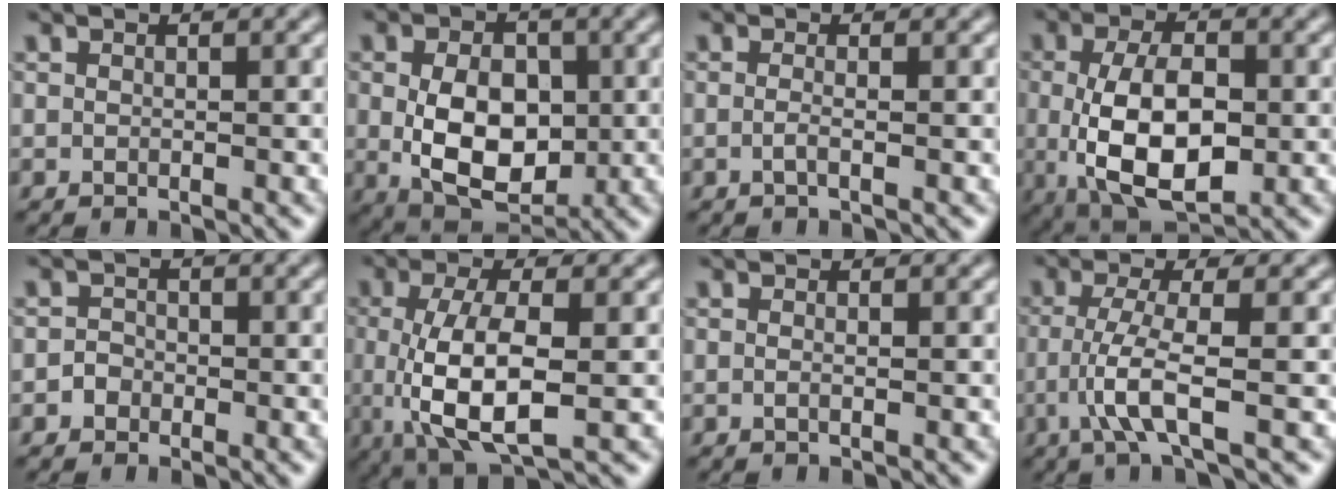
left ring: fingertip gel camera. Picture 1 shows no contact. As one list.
[{"total": 8.0, "force": [-0.1, 5.3, 6.0], "torque": [-0.114, -0.010, 0.002]}, {"total": 1.0, "force": [-0.2, 0.3, 1.0], "torque": [-0.017, -0.004, -0.007]}, {"total": 8.8, "force": [-0.8, 4.5, 7.5], "torque": [-0.150, -0.008, -0.011]}, {"total": 1.1, "force": [-0.4, 1.0, 0.2], "torque": [0.003, 0.002, -0.010]}, {"total": 7.3, "force": [-0.6, 2.6, 6.8], "torque": [-0.140, -0.009, -0.008]}, {"total": 0.5, "force": [0.0, 0.2, 0.5], "torque": [-0.013, -0.006, -0.004]}, {"total": 4.0, "force": [-1.1, 0.5, 3.8], "torque": [-0.084, 0.000, -0.026]}]